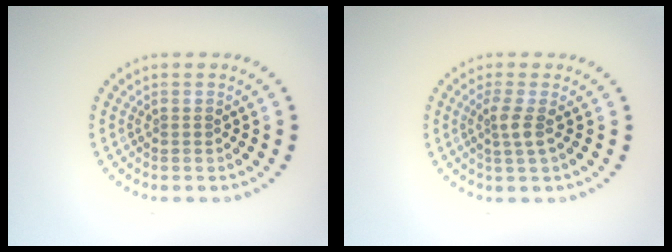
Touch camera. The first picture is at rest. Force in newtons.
{"total": 1.9, "press": 1.3, "slide": 1.3}